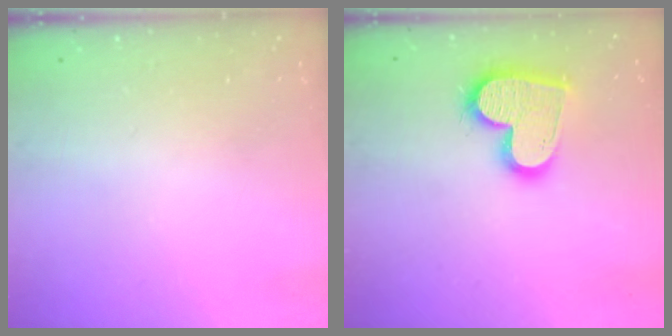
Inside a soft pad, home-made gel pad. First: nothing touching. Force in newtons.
{"total": 17.0, "press": 16.9, "slide": 1.6}